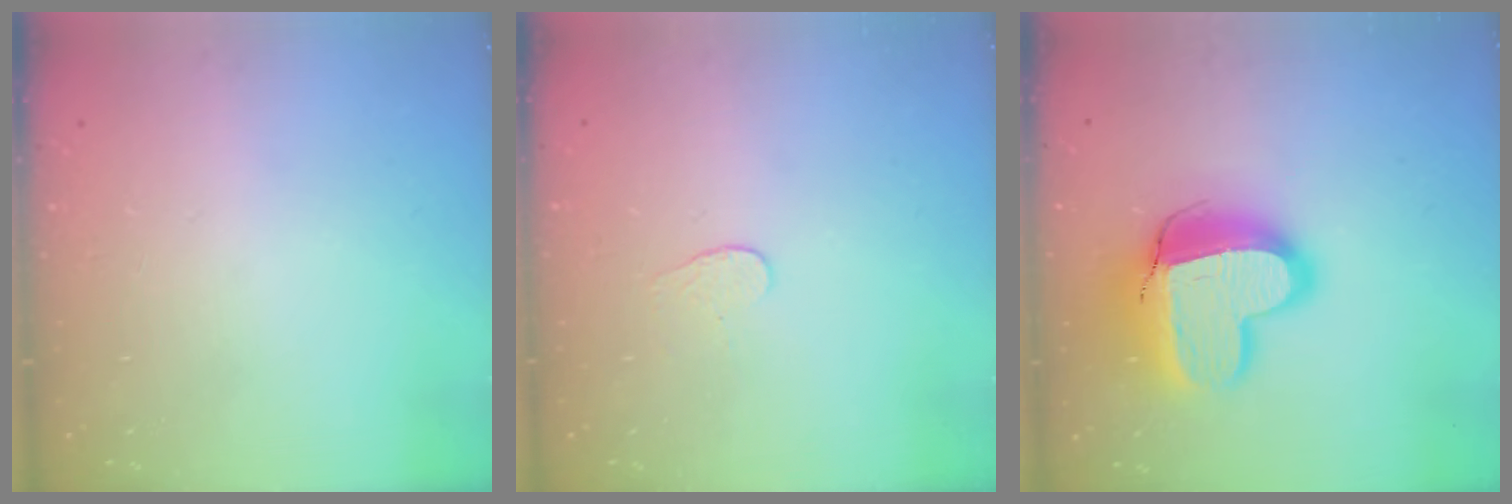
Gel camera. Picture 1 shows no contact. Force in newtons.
{"total": 3.4, "press": 3.4, "slide": 0.3}
{"total": 16.9, "press": 16.8, "slide": 1.4}